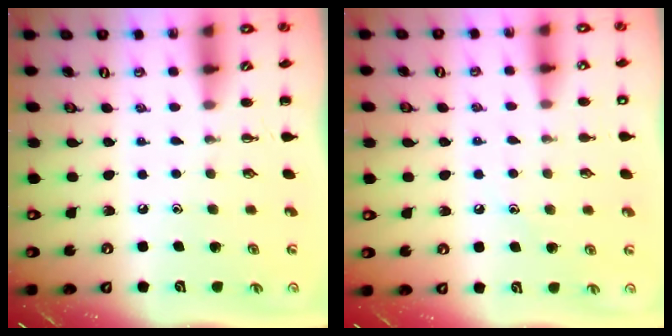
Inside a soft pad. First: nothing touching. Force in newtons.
{"total": 7.3, "press": 7.1, "slide": 1.8}